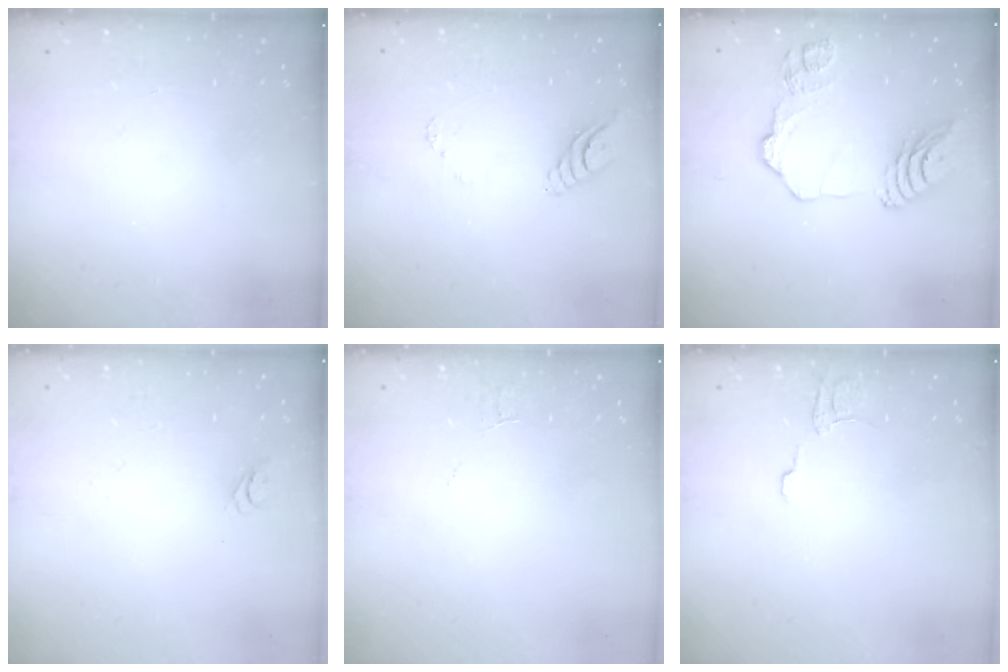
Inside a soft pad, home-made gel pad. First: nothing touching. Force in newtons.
{"total": 6.2, "press": 6.1, "slide": 0.5}
{"total": 13.5, "press": 13.4, "slide": 1.6}
{"total": 2.7, "press": 2.7, "slide": 0.3}
{"total": 3.5, "press": 3.5, "slide": 0.2}
{"total": 5.7, "press": 5.7, "slide": 0.2}